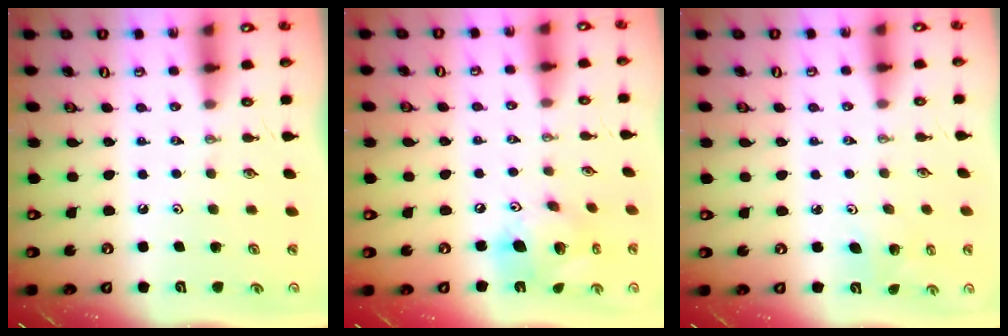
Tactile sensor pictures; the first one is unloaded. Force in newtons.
{"total": 15.2, "press": 14.9, "slide": 3.0}
{"total": 3.5, "press": 3.5, "slide": 0.3}